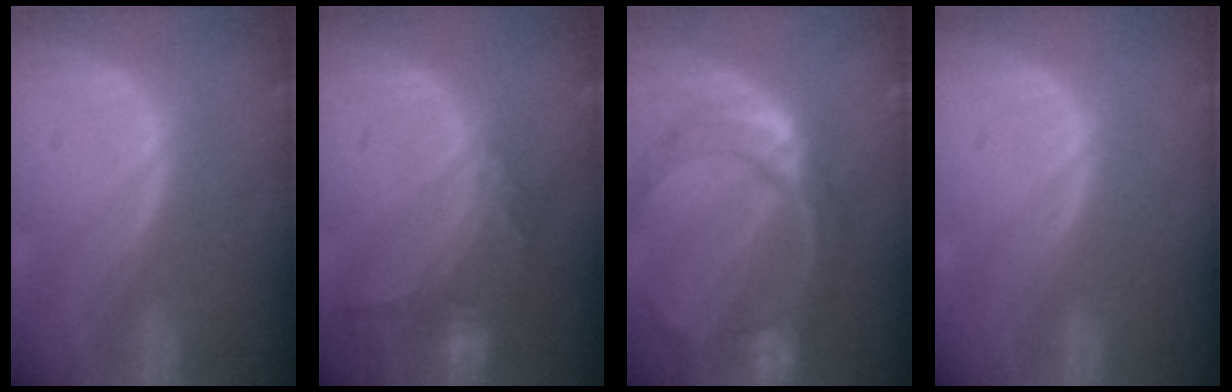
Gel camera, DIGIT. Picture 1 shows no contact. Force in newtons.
{"total": 9.0, "press": 7.9, "slide": 4.3}
{"total": 11.1, "press": 9.4, "slide": 6.0}
{"total": 0.0}